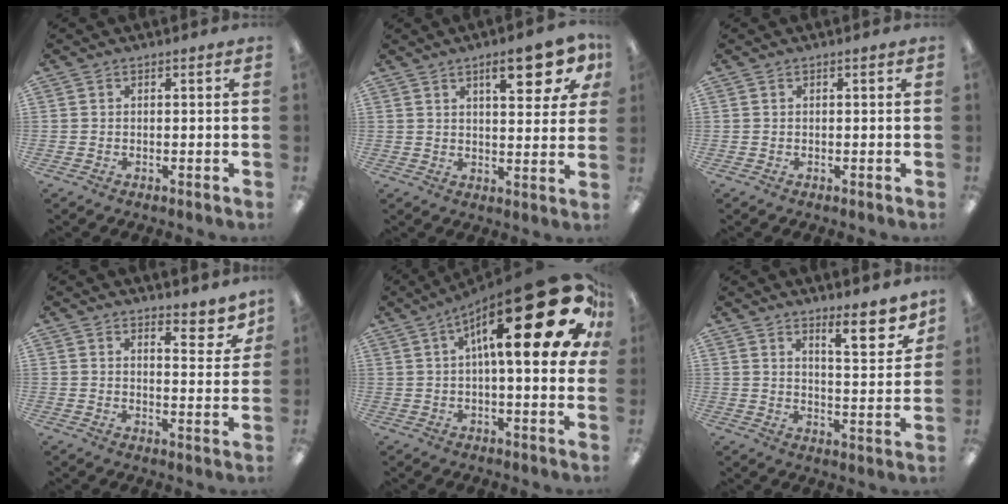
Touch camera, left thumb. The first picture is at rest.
{"total": 11.5, "force": [6.1, 3.8, 9.0], "torque": [-0.119, -0.023, 0.094]}
{"total": 0.0}
{"total": 6.2, "force": [5.0, 2.0, 3.0], "torque": [-0.015, -0.042, 0.081]}
{"total": 30.1, "force": [11.0, 9.6, 26.4], "torque": [-0.380, -0.071, 0.180]}
{"total": 10.0, "force": [7.6, 2.3, 6.1], "torque": [-0.058, -0.060, 0.119]}